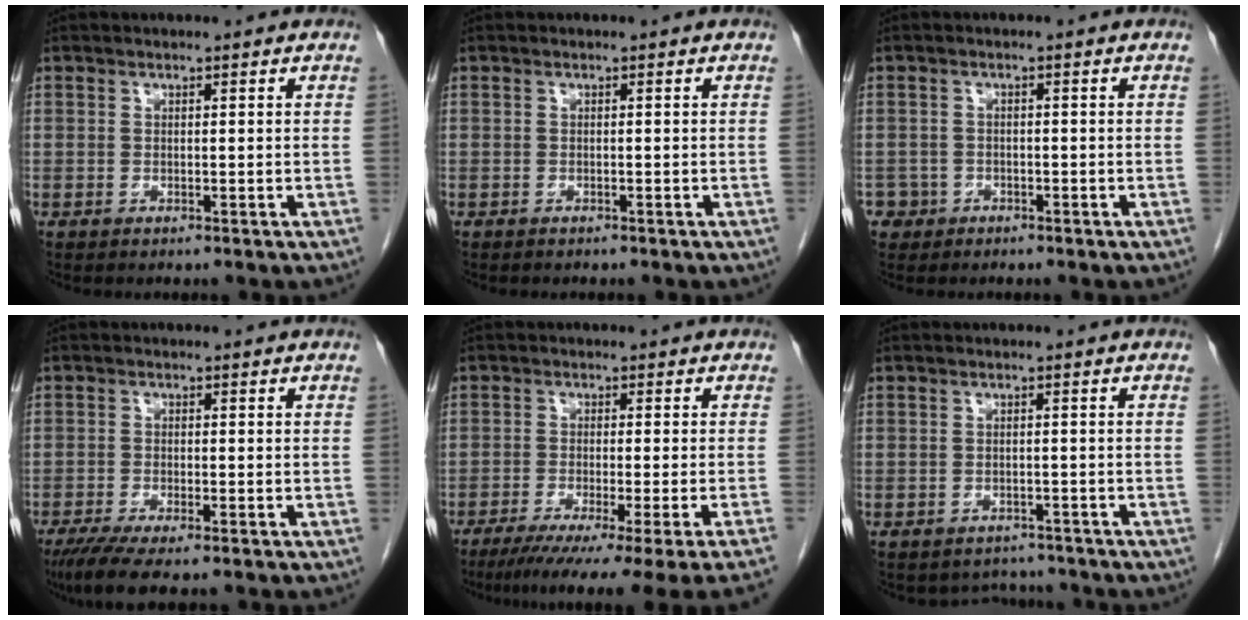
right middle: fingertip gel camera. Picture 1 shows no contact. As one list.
[{"total": 1.2, "force": [-1.0, 0.4, 0.4], "torque": [-0.017, -0.003, -0.011]}, {"total": 2.4, "force": [-1.3, 2.0, -0.3], "torque": [0.008, 0.011, -0.023]}, {"total": 6.6, "force": [-5.0, 0.8, 4.2], "torque": [-0.072, -0.018, -0.082]}, {"total": 16.4, "force": [-13.3, -2.1, 9.4], "torque": [-0.093, -0.058, -0.191]}, {"total": 3.6, "force": [-3.3, 1.5, -0.4], "torque": [0.004, 0.007, -0.044]}]